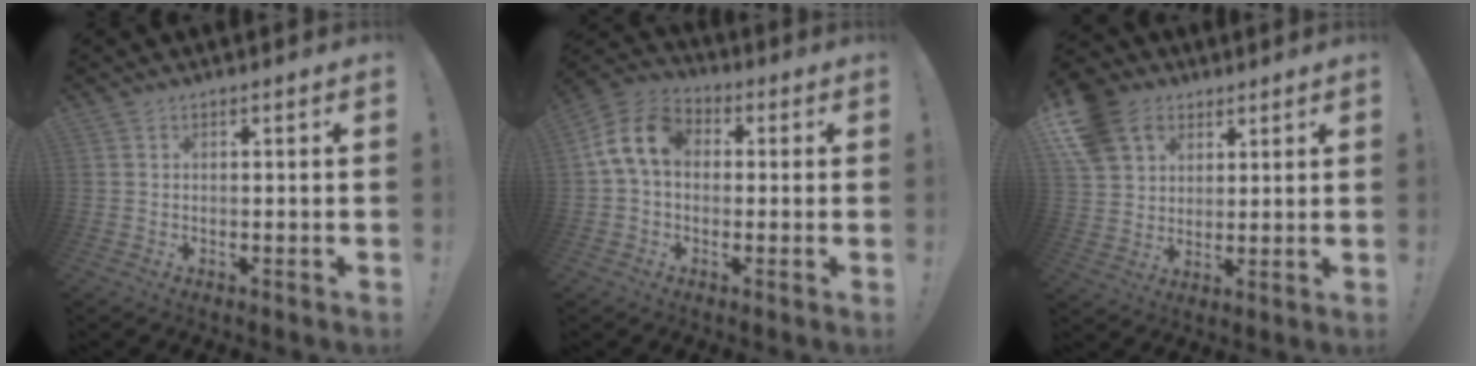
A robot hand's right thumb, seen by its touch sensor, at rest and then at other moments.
{"total": 12.0, "force": [2.1, 8.4, 8.2], "torque": [-0.158, 0.021, 0.046]}
{"total": 13.3, "force": [6.2, 10.6, 5.1], "torque": [-0.099, -0.026, 0.128]}